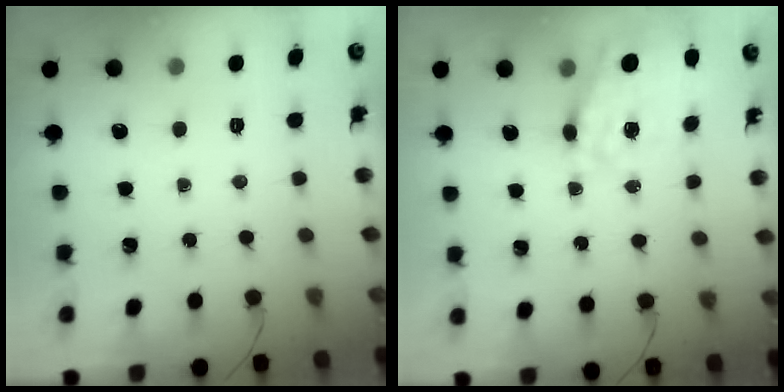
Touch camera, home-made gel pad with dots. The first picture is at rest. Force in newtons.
{"total": 19.1, "press": 18.8, "slide": 3.8}